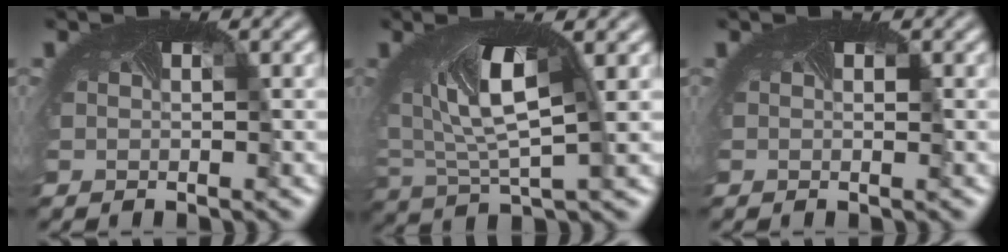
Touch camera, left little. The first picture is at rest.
{"total": 6.2, "force": [1.7, 2.9, 5.3], "torque": [-0.123, -0.001, 0.024]}
{"total": 0.0}